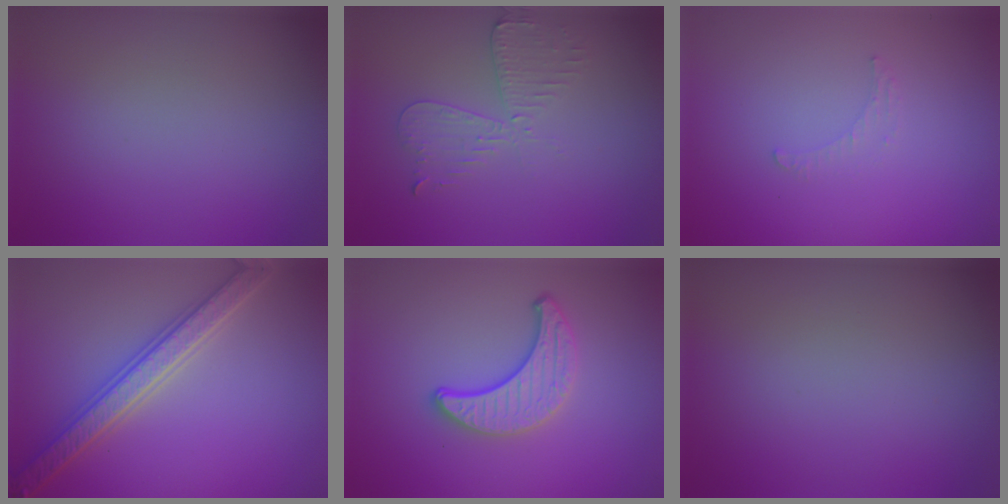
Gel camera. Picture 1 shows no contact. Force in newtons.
{"total": 2.7, "press": 2.4, "slide": 1.1}
{"total": 0.8, "press": 0.8, "slide": 0.3}
{"total": 5.4, "press": 5.3, "slide": 1.0}
{"total": 3.7, "press": 3.2, "slide": 1.8}
{"total": 0.0}